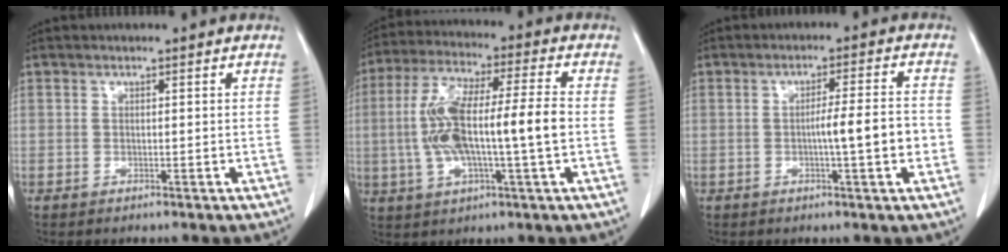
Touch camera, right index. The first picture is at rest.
{"total": 14.2, "force": [-0.9, 1.9, 14.0], "torque": [-0.281, 0.017, -0.017]}
{"total": 6.0, "force": [-1.2, 0.1, 5.9], "torque": [-0.090, 0.004, -0.017]}